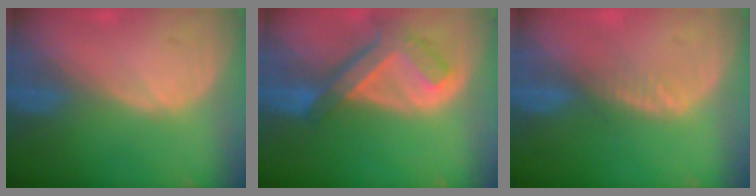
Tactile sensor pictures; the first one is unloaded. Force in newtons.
{"total": 7.6, "press": 6.6, "slide": 3.7}
{"total": 1.6, "press": 1.6, "slide": 0.1}